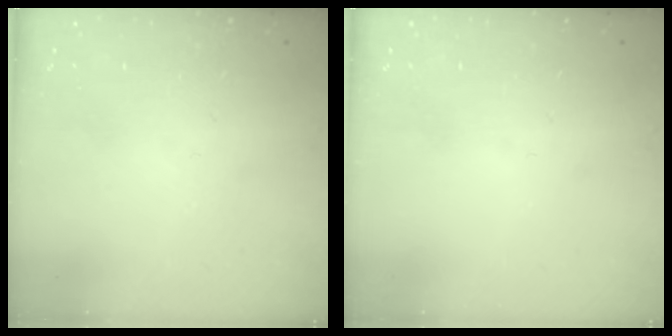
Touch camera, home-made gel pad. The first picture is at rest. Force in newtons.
{"total": 0.0}